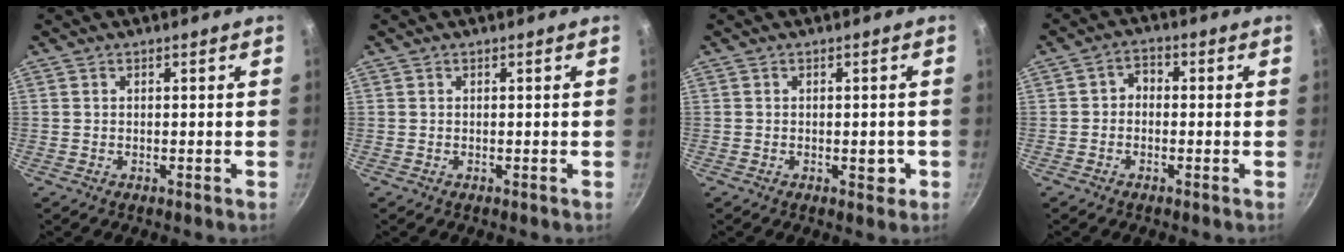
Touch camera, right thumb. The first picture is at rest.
{"total": 0.0}
{"total": 2.7, "force": [-0.7, 1.5, 2.1], "torque": [-0.005, 0.007, -0.010]}
{"total": 3.0, "force": [-0.6, 2.4, 1.7], "torque": [-0.020, 0.014, -0.018]}